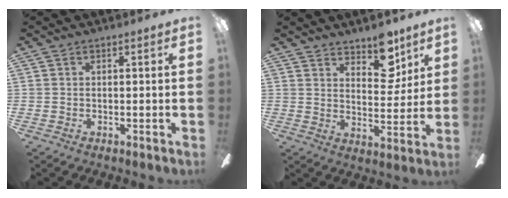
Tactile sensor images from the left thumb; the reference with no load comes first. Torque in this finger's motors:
{"motor_torque": [0.29, 0.33, -0.19, -0.37, 0.06]}